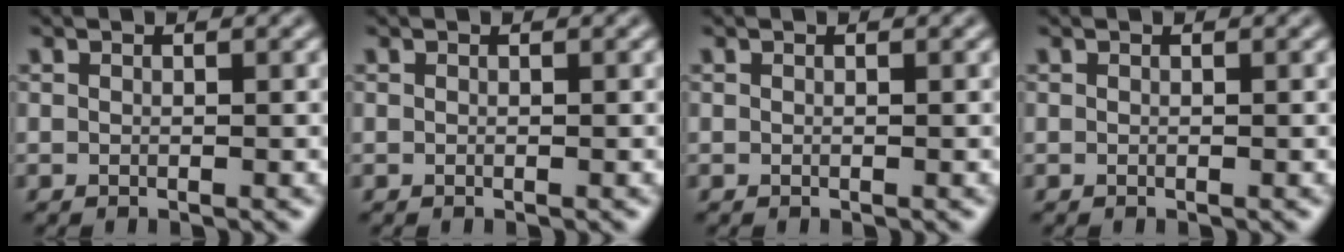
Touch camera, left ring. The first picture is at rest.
{"total": 0.0}
{"total": 0.0}
{"total": 0.0}